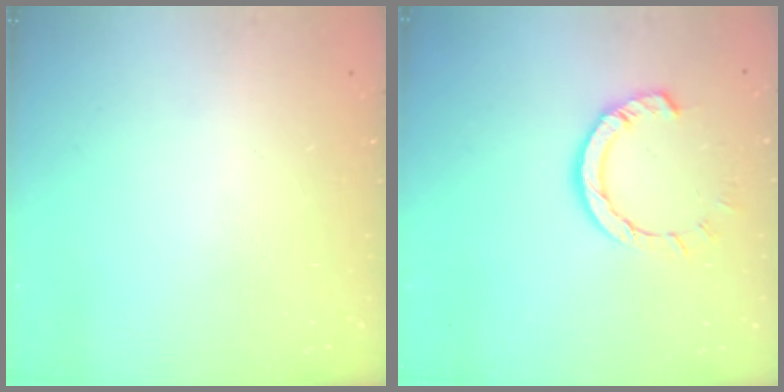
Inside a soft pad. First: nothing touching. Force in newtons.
{"total": 9.0, "press": 8.9, "slide": 1.2}